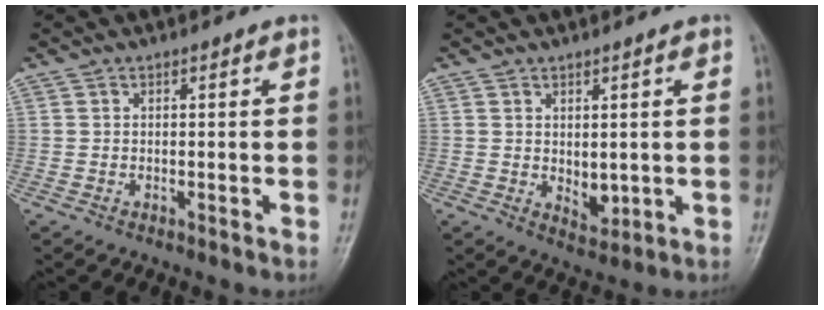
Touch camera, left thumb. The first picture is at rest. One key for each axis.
{"total": 4.3, "fx": 0.2, "fy": 2.6, "fz": 3.4, "tx": -0.038, "ty": -0.013, "tz": 0.013}